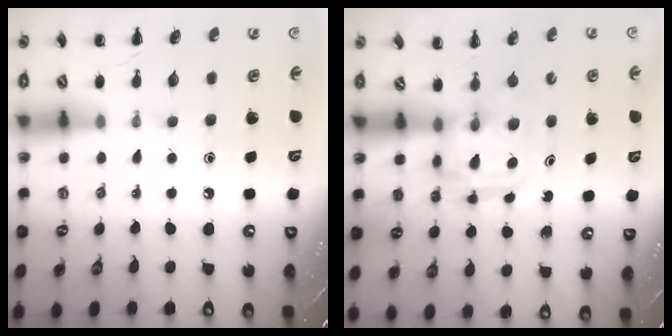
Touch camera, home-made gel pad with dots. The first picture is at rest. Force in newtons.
{"total": 3.2, "press": 3.2, "slide": 0.2}